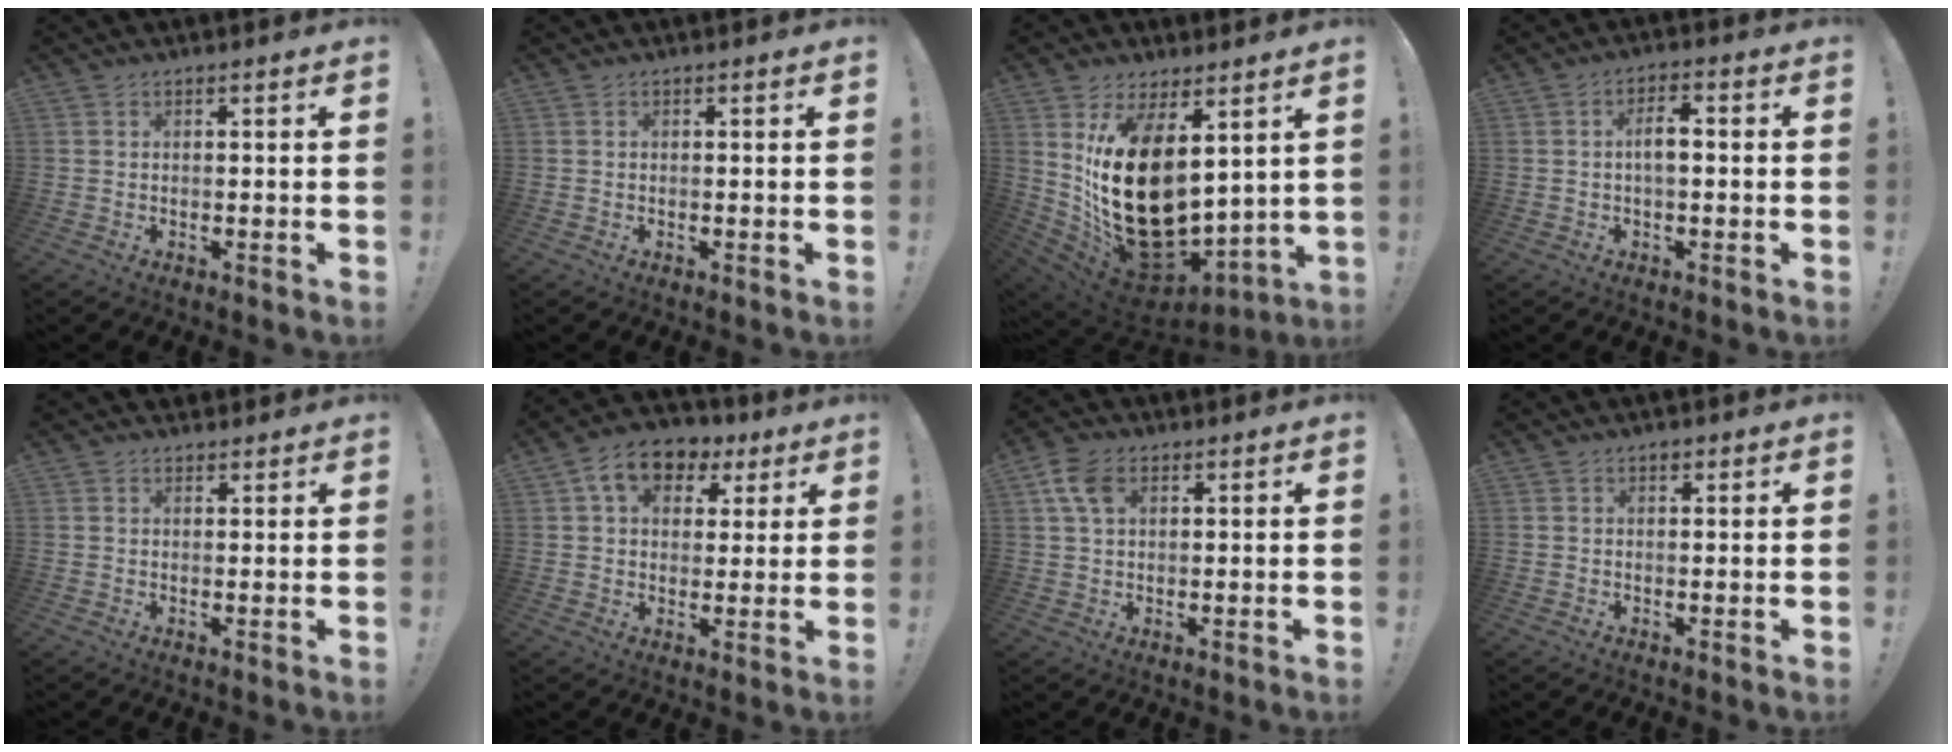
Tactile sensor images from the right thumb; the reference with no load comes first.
{"total": 0.0}
{"total": 23.8, "force": [3.2, 14.6, 18.5], "torque": [-0.359, -0.039, 0.078]}
{"total": 5.3, "force": [-0.3, 2.1, 4.8], "torque": [-0.090, 0.009, -0.010]}
{"total": 1.7, "force": [1.4, 1.0, -0.1], "torque": [0.018, -0.007, 0.024]}
{"total": 11.2, "force": [5.1, 8.1, 5.9], "torque": [-0.094, -0.011, 0.098]}
{"total": 7.4, "force": [2.8, 4.8, 4.9], "torque": [-0.095, 0.003, 0.056]}
{"total": 0.9, "force": [0.6, 0.7, 0.3], "torque": [-0.004, -0.001, 0.010]}